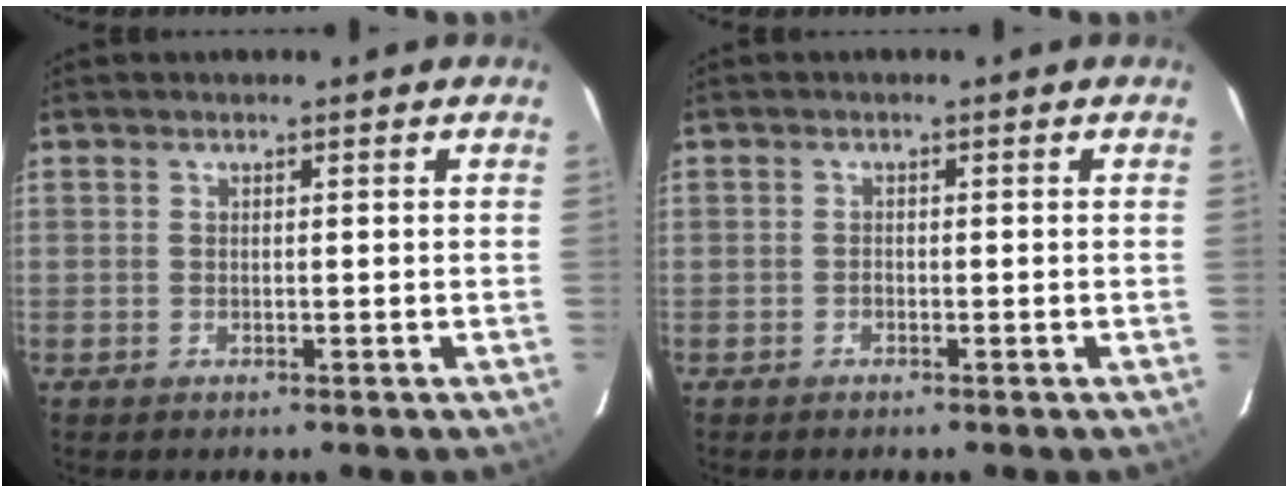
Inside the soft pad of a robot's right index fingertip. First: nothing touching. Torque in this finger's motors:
{"motor_torque": [0.10, 0.05, -0.03, -0.02]}